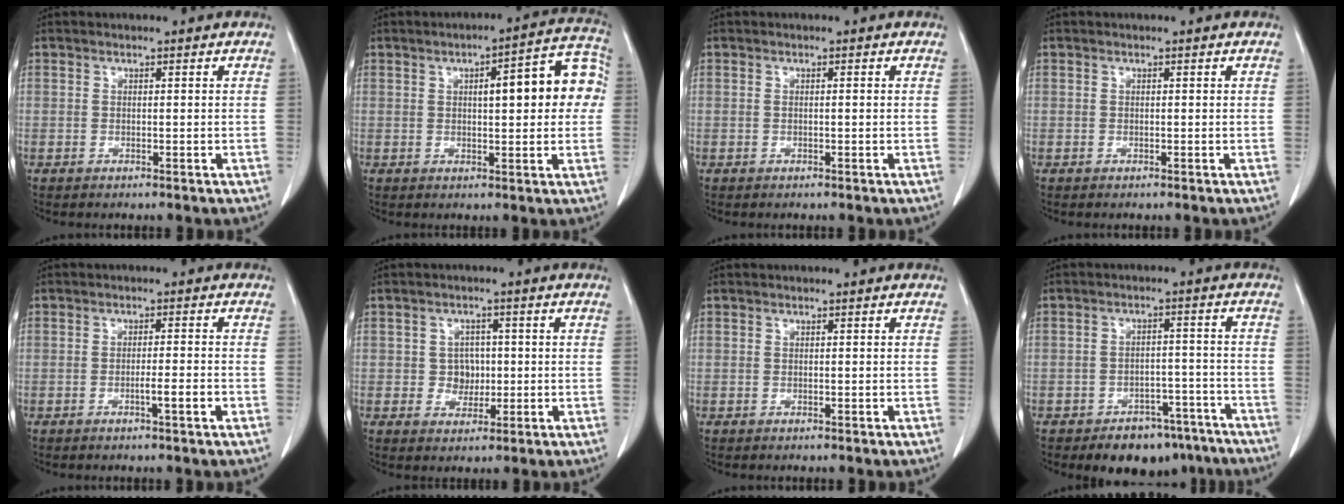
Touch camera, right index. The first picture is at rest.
{"total": 11.5, "force": [1.7, 2.8, 11.0], "torque": [-0.137, 0.037, 0.019]}
{"total": 0.6, "force": [0.0, 0.1, 0.6], "torque": [-0.014, 0.003, 0.003]}
{"total": 0.0}
{"total": 2.9, "force": [-1.2, -0.1, 2.6], "torque": [-0.040, -0.002, -0.021]}
{"total": 3.4, "force": [0.0, 3.1, 1.3], "torque": [-0.012, 0.007, 0.003]}
{"total": 0.0}
{"total": 9.5, "force": [-7.2, 5.1, 3.5], "torque": [-0.022, 0.024, -0.100]}